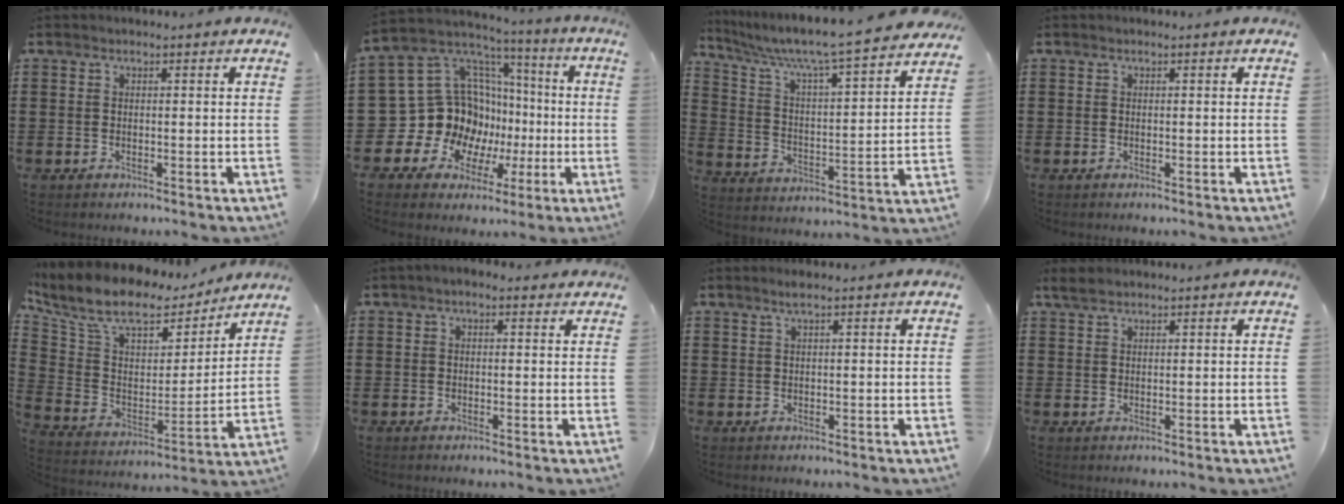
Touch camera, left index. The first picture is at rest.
{"total": 16.3, "force": [-1.7, 14.9, 6.4], "torque": [-0.166, -0.036, 0.002]}
{"total": 6.7, "force": [6.0, -0.2, 3.1], "torque": [-0.088, -0.050, 0.092]}
{"total": 0.0}
{"total": 10.9, "force": [8.5, 4.1, 5.4], "torque": [-0.146, -0.049, 0.149]}
{"total": 1.2, "force": [0.0, 0.8, 0.9], "torque": [-0.018, 0.006, -0.001]}
{"total": 1.4, "force": [0.7, 0.0, 1.2], "torque": [-0.024, 0.001, 0.013]}
{"total": 1.8, "force": [1.3, 0.6, 1.0], "torque": [-0.023, 0.004, 0.025]}